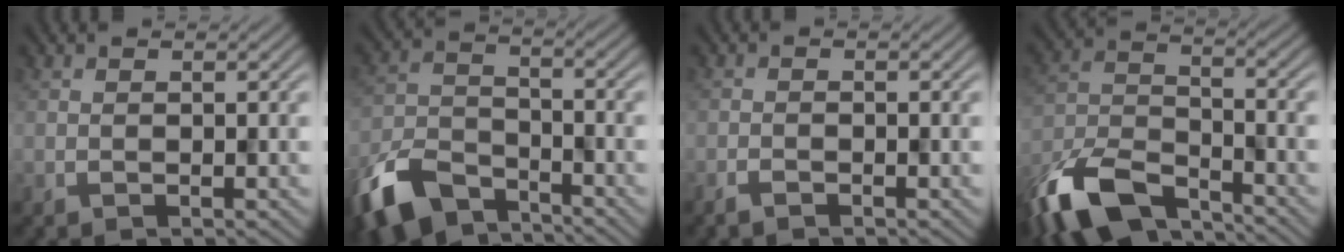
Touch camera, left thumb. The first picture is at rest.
{"total": 9.7, "force": [-8.7, 3.4, 2.6], "torque": [-0.063, -0.016, -0.152]}
{"total": 2.2, "force": [-2.2, 0.0, -0.1], "torque": [-0.001, 0.000, -0.019]}
{"total": 11.7, "force": [-10.2, 3.5, 4.5], "torque": [-0.096, -0.011, -0.181]}